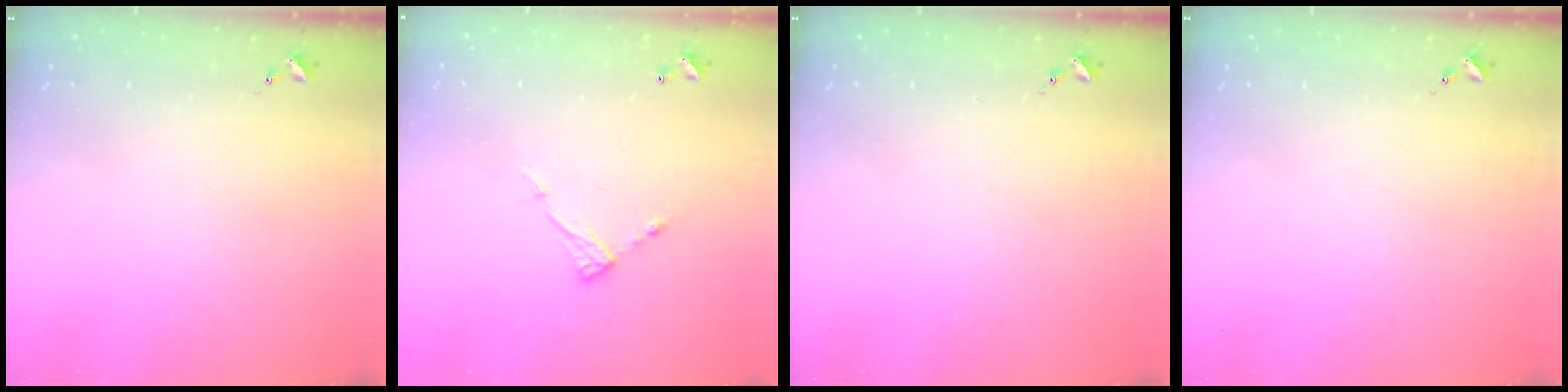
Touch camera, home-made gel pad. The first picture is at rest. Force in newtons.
{"total": 6.6, "press": 6.6, "slide": 0.3}
{"total": 0.0}
{"total": 0.0}